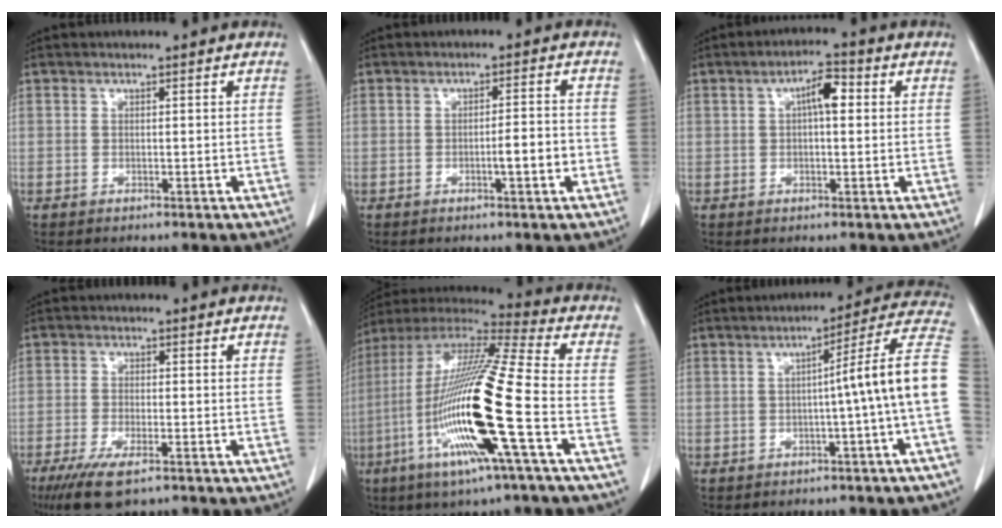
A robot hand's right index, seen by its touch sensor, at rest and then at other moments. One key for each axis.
{"total": 3.9, "fx": -1.2, "fy": 0.2, "fz": 3.7, "tx": -0.054, "ty": 0.000, "tz": -0.018}
{"total": 4.5, "fx": 1.0, "fy": 1.3, "fz": 4.1, "tx": -0.071, "ty": 0.015, "tz": 0.013}
{"total": 6.9, "fx": -4.4, "fy": 1.6, "fz": 5.0, "tx": -0.094, "ty": -0.017, "tz": -0.072}
{"total": 22.0, "fx": -6.0, "fy": 0.2, "fz": 21.2, "tx": -0.438, "ty": -0.025, "tz": -0.125}
{"total": 10.8, "fx": -1.2, "fy": -2.2, "fz": 10.5, "tx": -0.125, "ty": 0.023, "tz": -0.022}